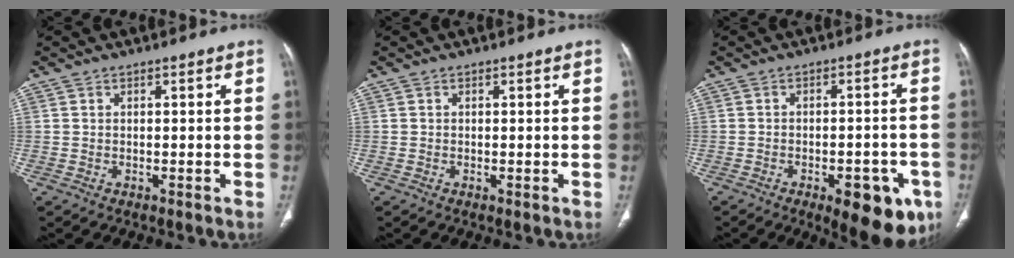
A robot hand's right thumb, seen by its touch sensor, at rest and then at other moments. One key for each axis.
{"total": 0.0}
{"total": 12.3, "fx": -6.0, "fy": 5.3, "fz": 9.4, "tx": -0.091, "ty": 0.016, "tz": -0.071}